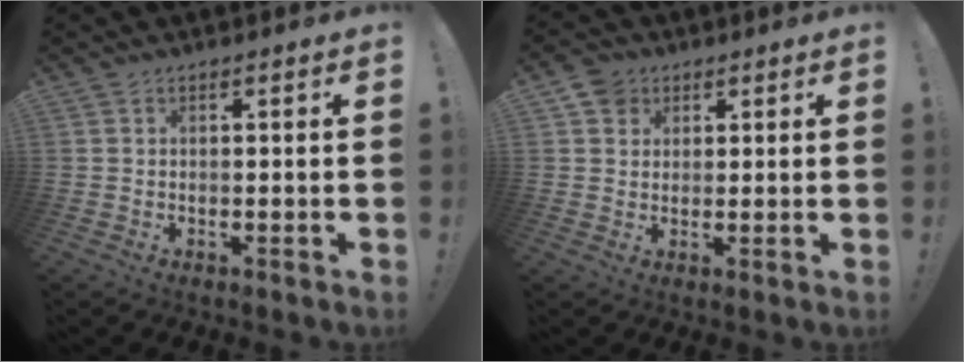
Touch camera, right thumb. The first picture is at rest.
{"total": 5.3, "force": [2.6, 4.4, 1.2], "torque": [-0.018, -0.005, 0.051]}